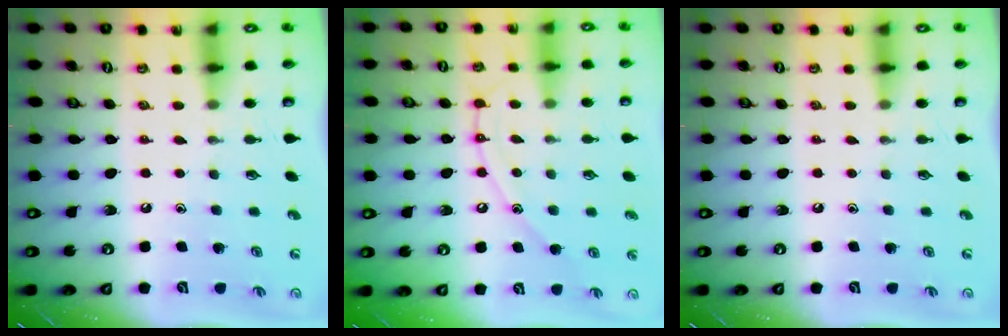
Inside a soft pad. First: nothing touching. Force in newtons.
{"total": 10.7, "press": 10.7, "slide": 1.0}
{"total": 0.0}